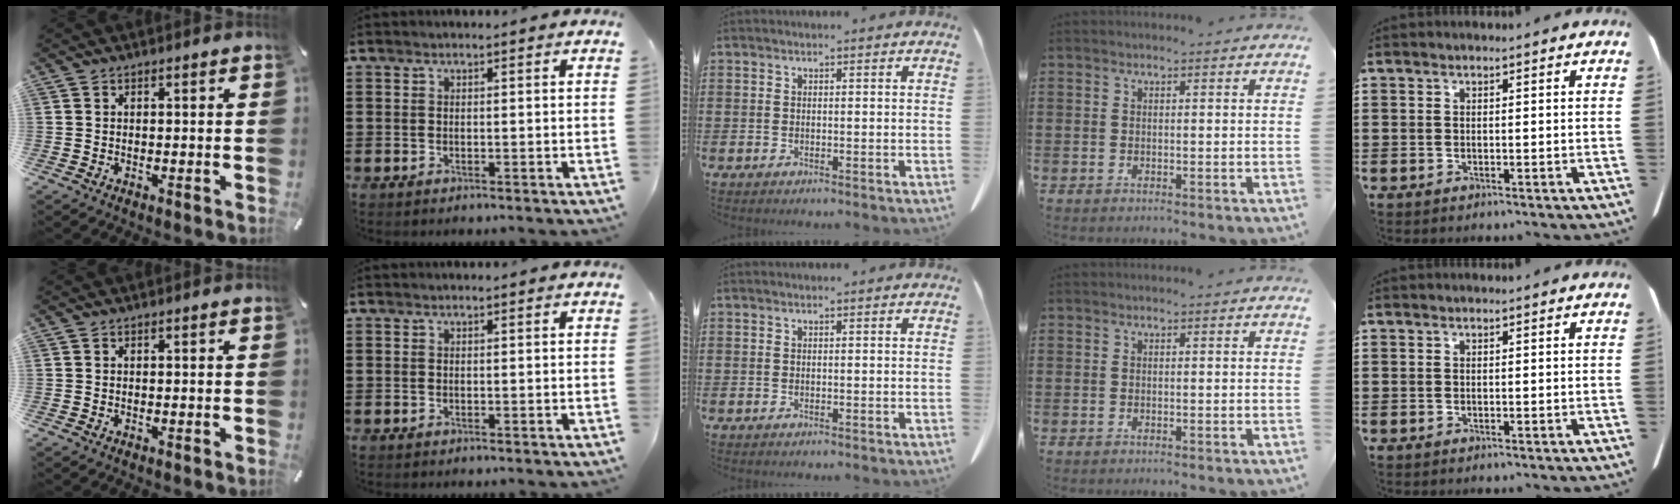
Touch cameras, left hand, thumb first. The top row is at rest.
{}